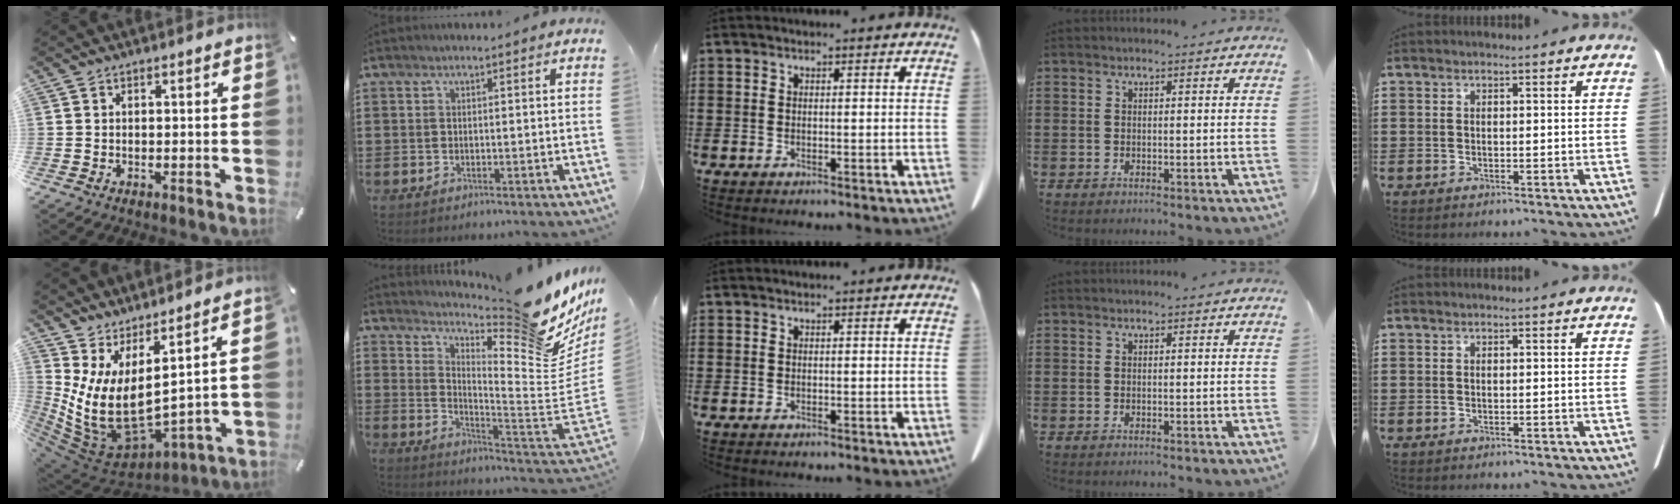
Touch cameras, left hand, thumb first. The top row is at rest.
{"thumb": {"total": 10.3, "force": [1.7, 5.5, 8.5], "torque": [-0.204, -0.061, 0.035]}, "index": {"total": 13.7, "force": [11.4, 1.1, 7.4], "torque": [-0.105, -0.113, 0.183]}}